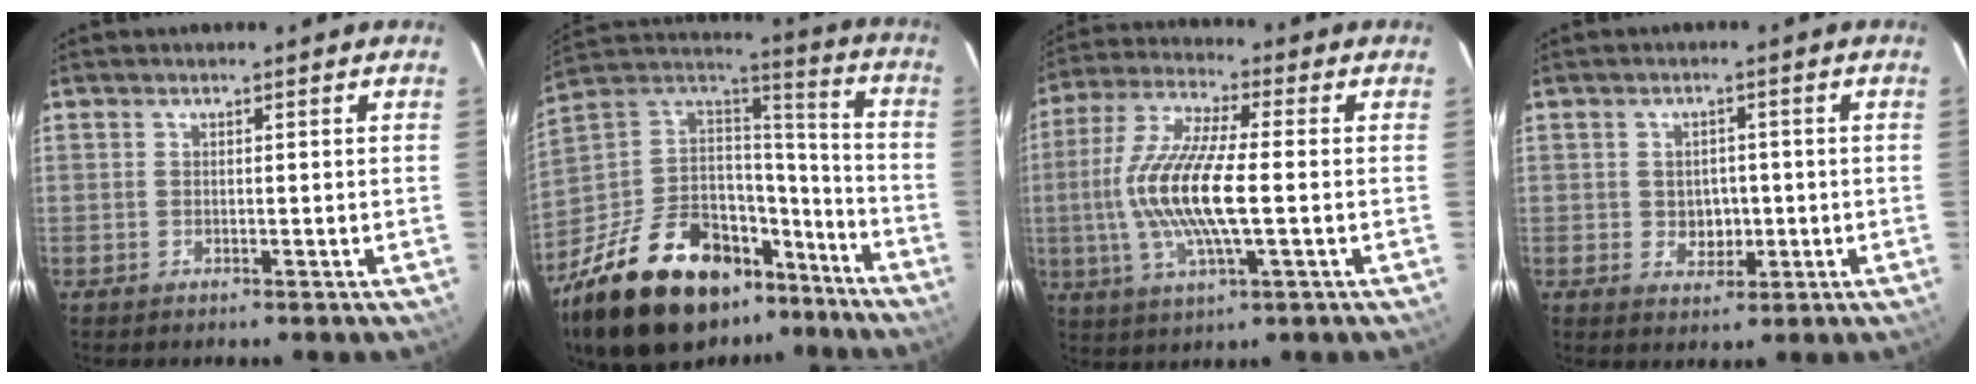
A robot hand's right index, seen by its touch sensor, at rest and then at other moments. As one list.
[{"total": 31.2, "force": [-20.3, 15.0, 18.3], "torque": [-0.361, 0.002, -0.312]}, {"total": 16.1, "force": [-1.5, 3.3, 15.7], "torque": [-0.314, -0.002, -0.032]}, {"total": 3.9, "force": [-0.4, 3.4, 1.8], "torque": [-0.034, 0.006, 0.004]}]